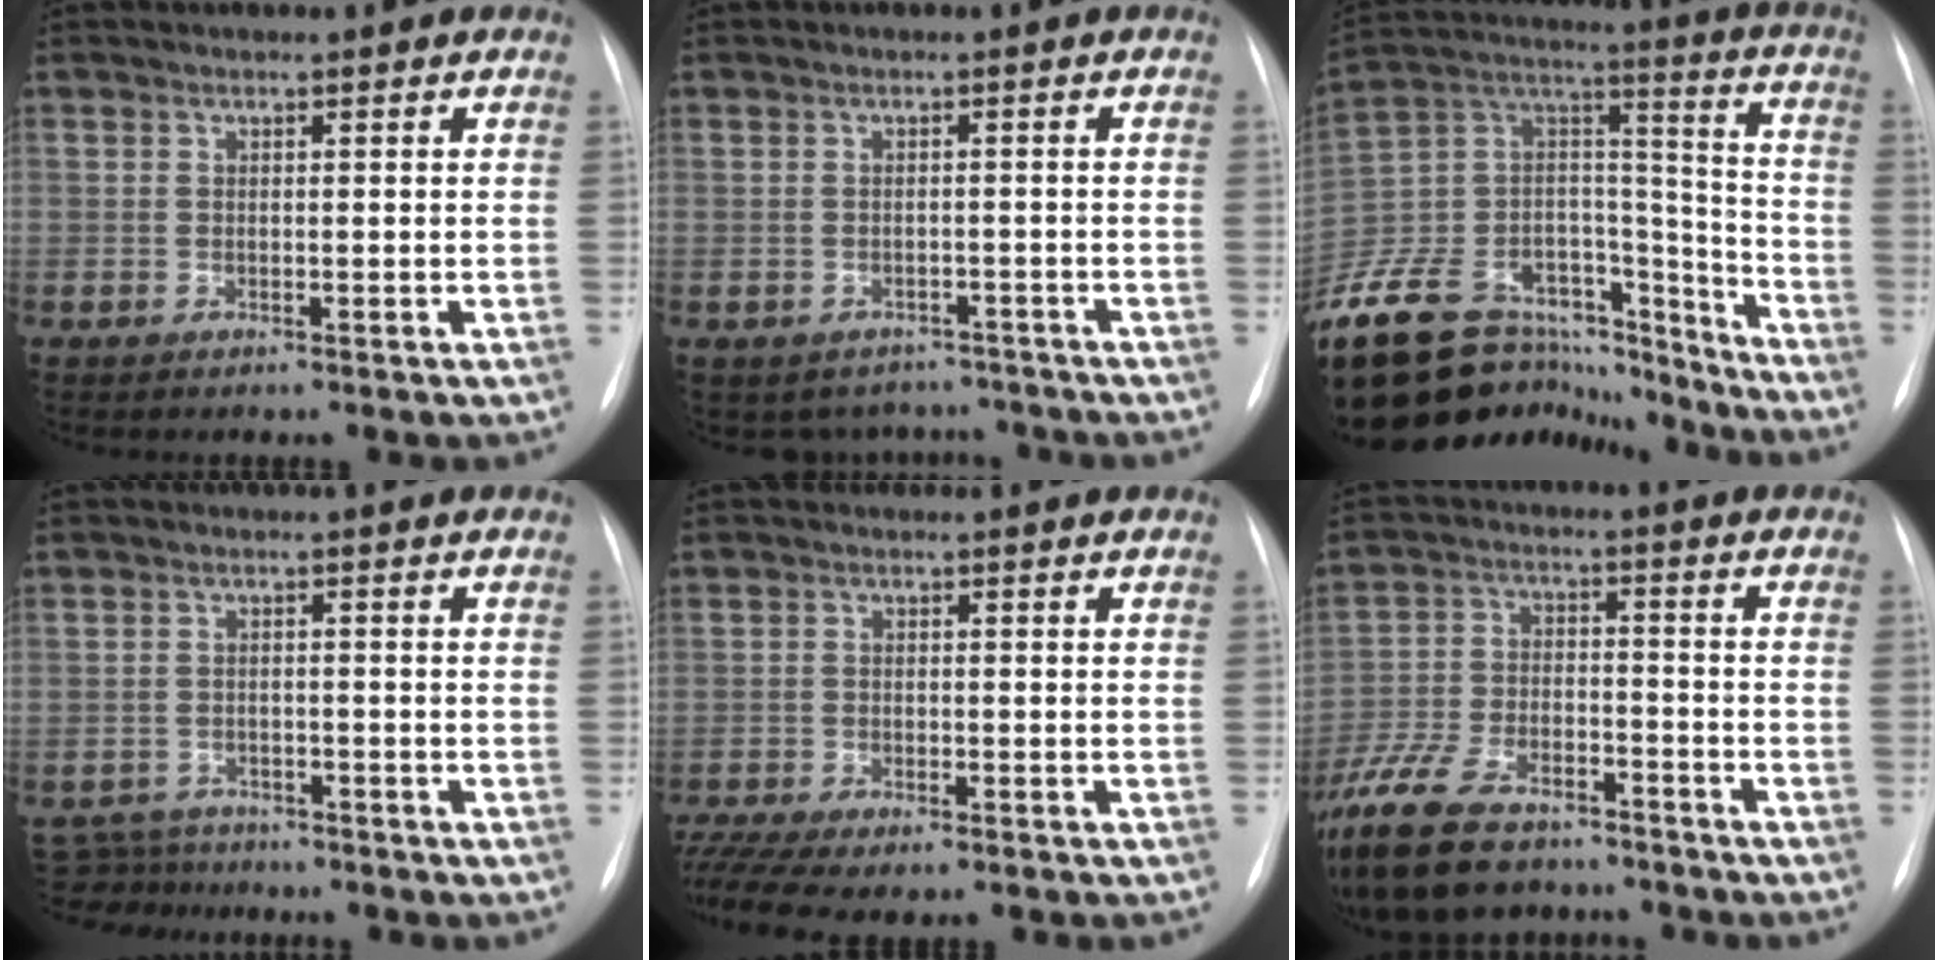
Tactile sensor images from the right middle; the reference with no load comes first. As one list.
[{"total": 5.9, "force": [-5.1, 3.0, 0.0], "torque": [0.012, 0.019, -0.058]}, {"total": 30.0, "force": [-23.5, 13.3, 13.0], "torque": [-0.268, 0.025, -0.372]}, {"total": 4.7, "force": [-4.3, 1.5, -1.0], "torque": [0.017, 0.002, -0.071]}, {"total": 8.7, "force": [-7.0, 2.3, 4.6], "torque": [-0.084, 0.000, -0.108]}, {"total": 18.2, "force": [-13.8, 7.8, 8.9], "torque": [-0.229, -0.016, -0.234]}]